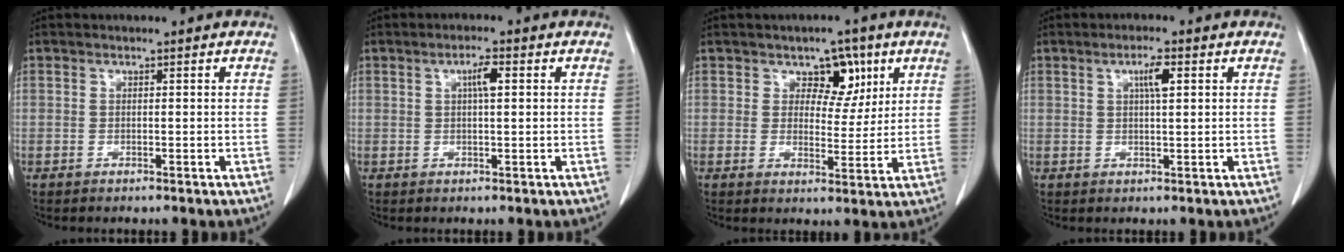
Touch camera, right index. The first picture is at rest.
{"total": 2.9, "force": [0.8, 0.4, 2.7], "torque": [-0.049, 0.003, 0.012]}
{"total": 5.8, "force": [3.0, 3.7, 3.4], "torque": [-0.036, 0.005, 0.044]}
{"total": 3.3, "force": [1.2, 0.4, 3.0], "torque": [-0.053, 0.001, 0.019]}